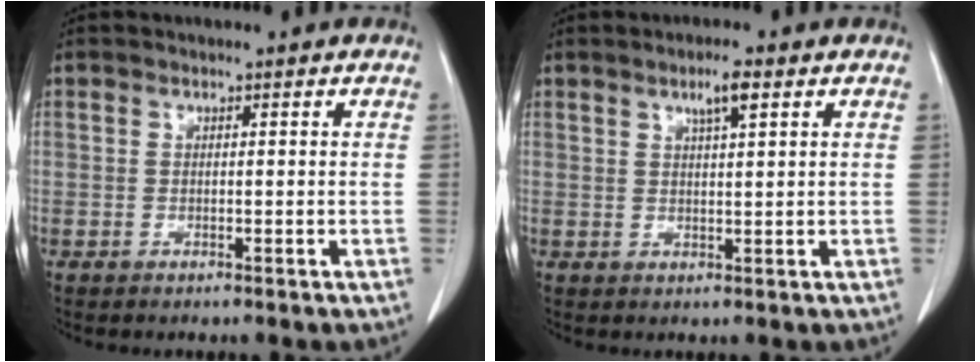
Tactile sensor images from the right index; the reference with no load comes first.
{"total": 3.3, "force": [1.8, 0.3, 2.7], "torque": [-0.049, 0.001, 0.032]}